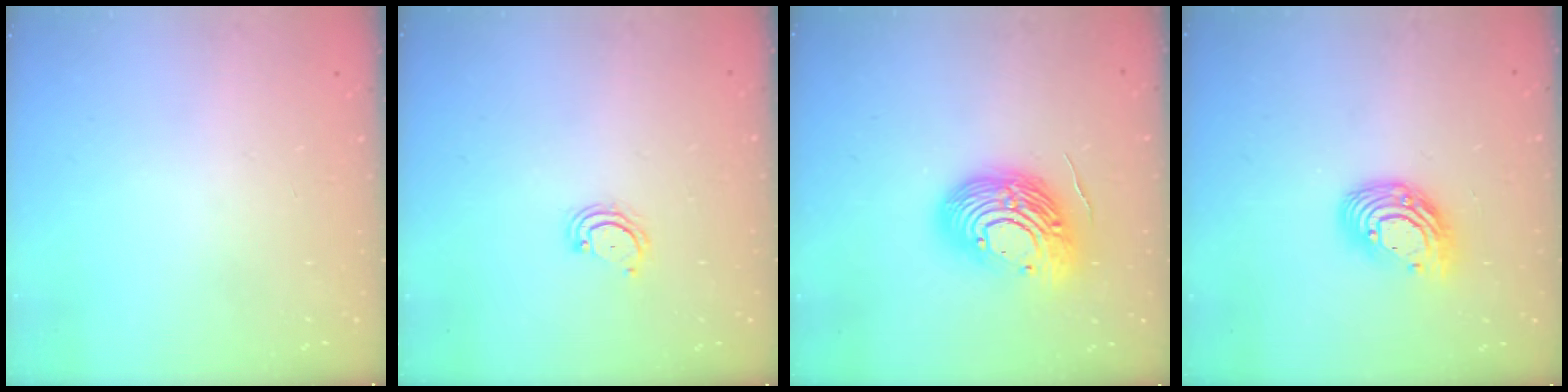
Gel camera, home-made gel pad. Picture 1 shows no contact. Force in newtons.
{"total": 3.6, "press": 3.6, "slide": 0.3}
{"total": 17.3, "press": 17.3, "slide": 1.4}
{"total": 12.2, "press": 12.1, "slide": 1.1}